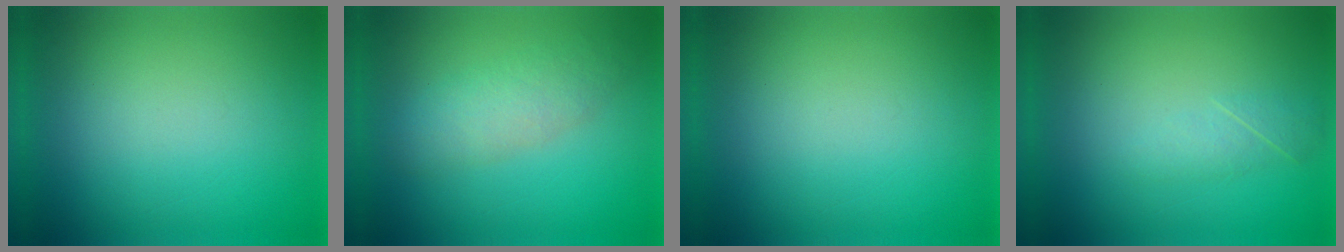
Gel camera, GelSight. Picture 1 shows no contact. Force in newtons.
{"total": 2.8}
{"total": 0.0}
{"total": 2.1}